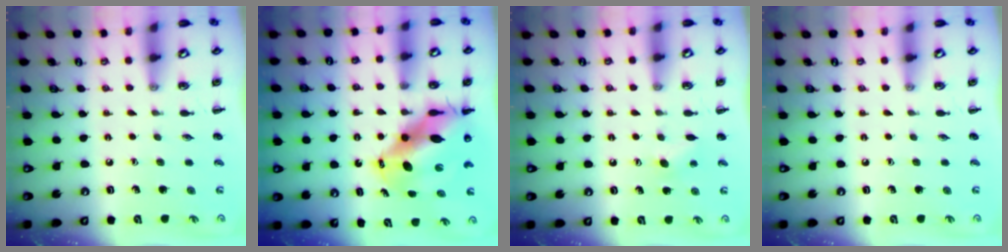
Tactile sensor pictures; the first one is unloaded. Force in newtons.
{"total": 13.0, "press": 12.5, "slide": 3.4}
{"total": 3.6, "press": 3.4, "slide": 1.0}
{"total": 0.0}